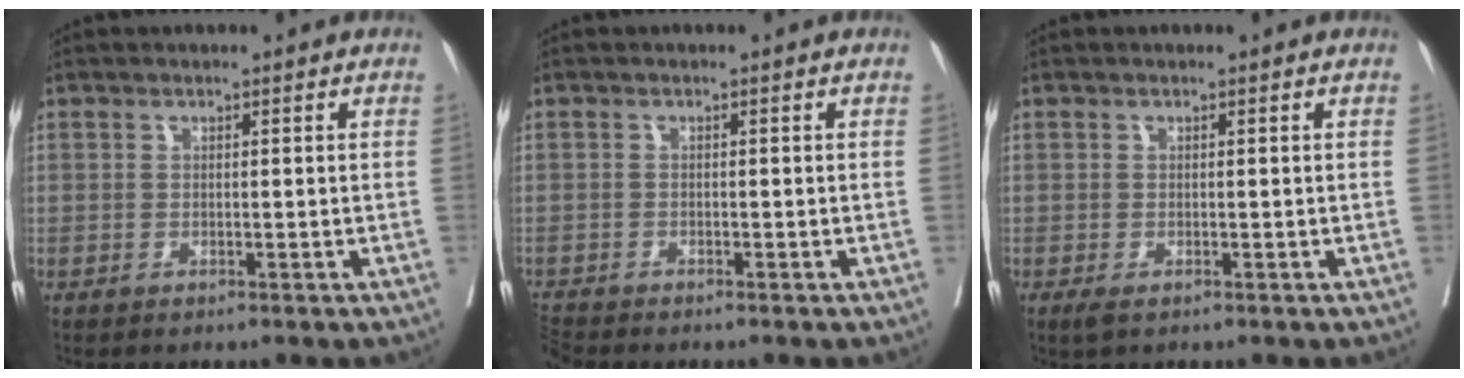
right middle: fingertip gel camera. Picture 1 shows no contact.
{"total": 2.2, "force": [-2.1, -0.7, -0.1], "torque": [-0.006, -0.016, -0.042]}
{"total": 1.1, "force": [-0.5, 0.4, 0.8], "torque": [-0.014, -0.004, -0.004]}